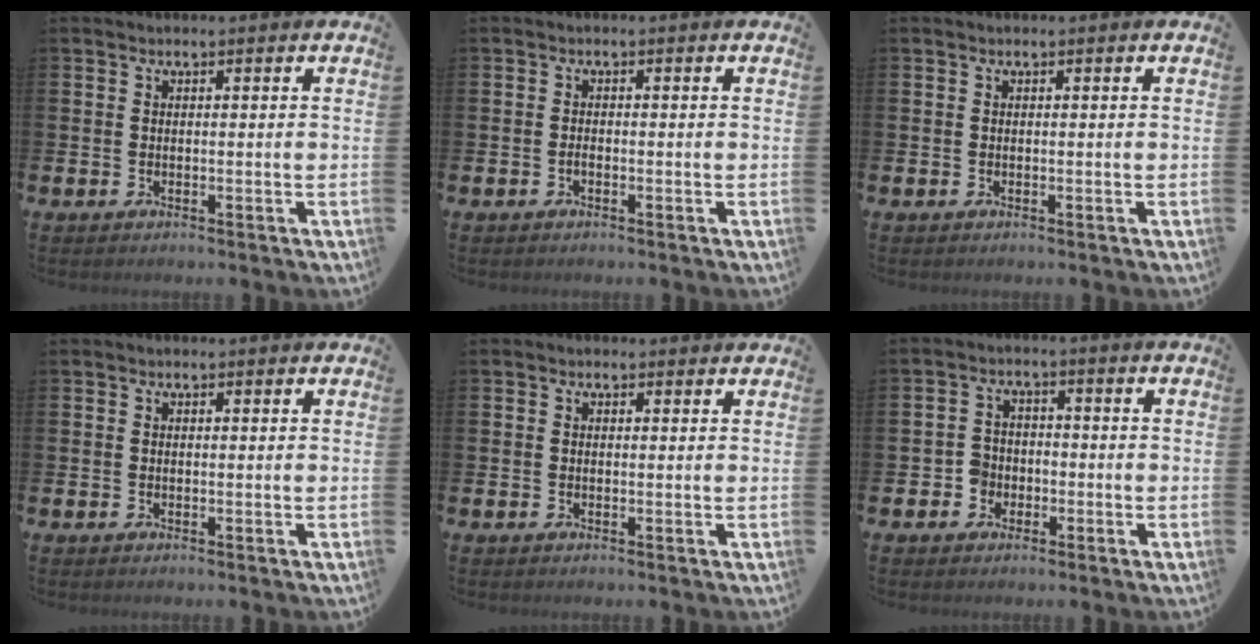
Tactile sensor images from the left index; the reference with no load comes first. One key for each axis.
{"total": 0.7, "fx": -0.5, "fy": 0.3, "fz": 0.5, "tx": -0.015, "ty": 0.000, "tz": -0.008}
{"total": 0.0}
{"total": 0.0}
{"total": 0.6, "fx": 0.4, "fy": 0.4, "fz": 0.2, "tx": 0.009, "ty": 0.000, "tz": 0.002}
{"total": 3.1, "fx": -1.7, "fy": 2.6, "fz": 0.4, "tx": -0.020, "ty": 0.008, "tz": -0.039}